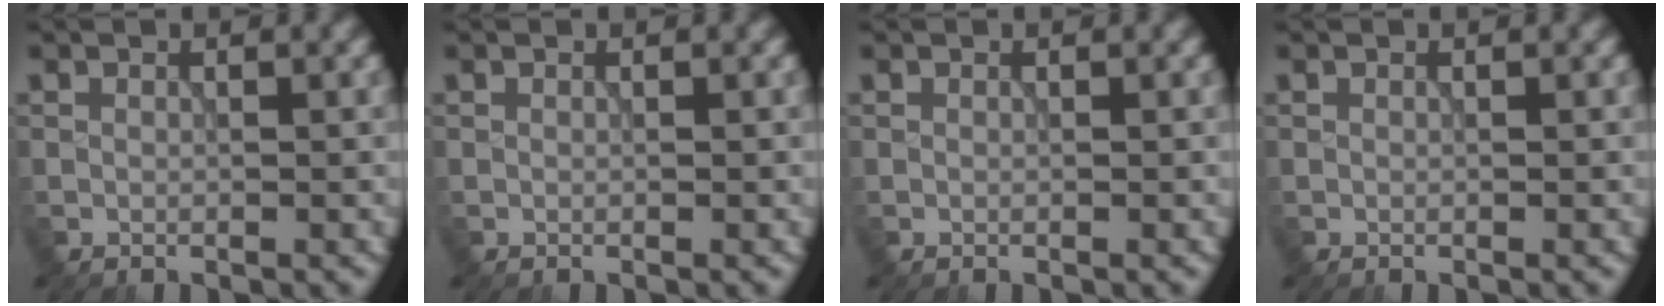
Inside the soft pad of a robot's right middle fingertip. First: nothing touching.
{"total": 0.0}
{"total": 0.0}
{"total": 0.0}